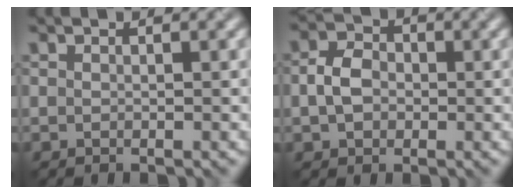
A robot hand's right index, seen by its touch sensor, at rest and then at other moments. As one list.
[{"total": 3.4, "force": [-0.2, 2.6, 2.1], "torque": [-0.042, 0.004, -0.011]}]